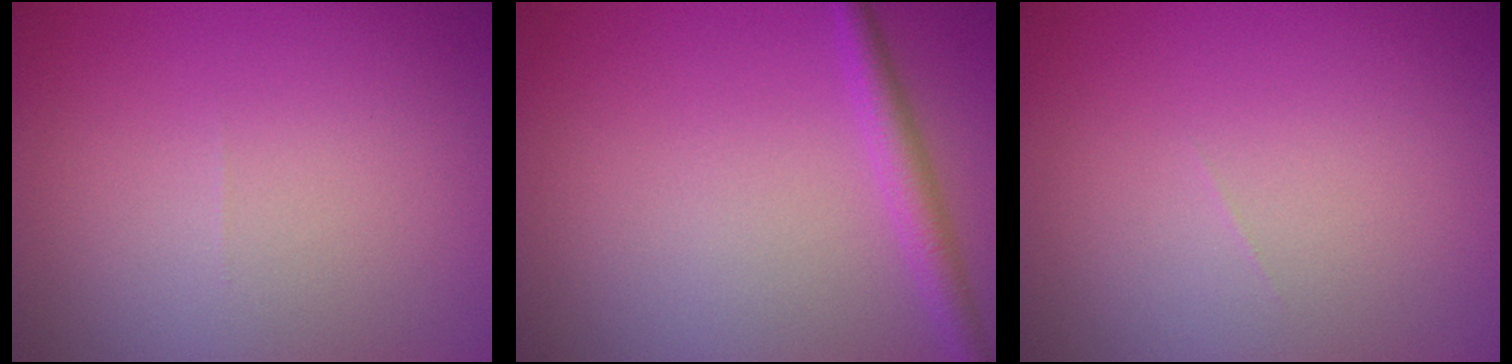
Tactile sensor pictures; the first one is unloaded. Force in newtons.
{"total": 2.2, "press": 2.2, "slide": 0.1}
{"total": 0.0}